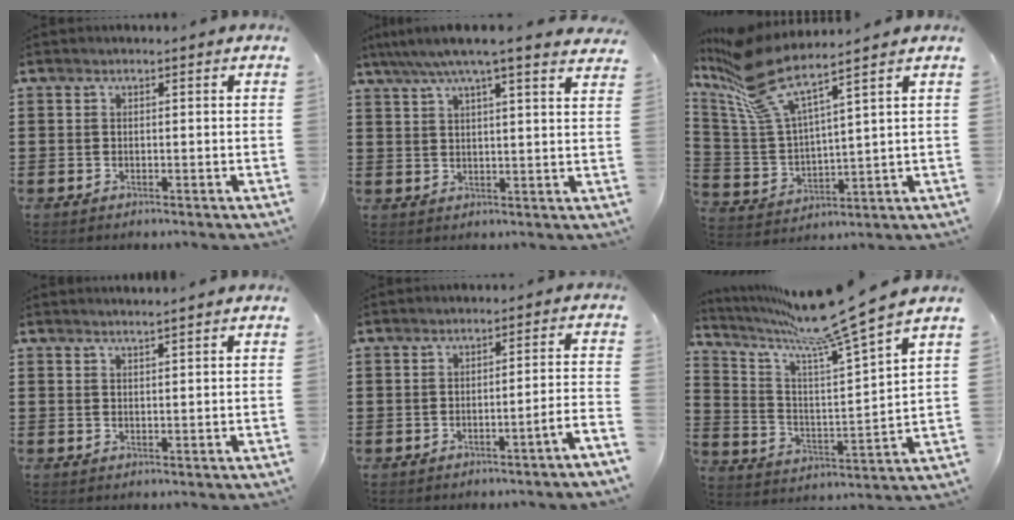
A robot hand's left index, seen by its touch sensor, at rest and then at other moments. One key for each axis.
{"total": 5.7, "fx": 4.6, "fy": -0.2, "fz": 3.4, "tx": -0.080, "ty": -0.015, "tz": 0.077}
{"total": 9.8, "fx": 7.8, "fy": 1.3, "fz": 5.7, "tx": -0.157, "ty": -0.043, "tz": 0.131}
{"total": 1.2, "fx": 1.2, "fy": -0.4, "fz": 0.1, "tx": -0.002, "ty": -0.003, "tz": 0.023}
{"total": 2.9, "fx": -2.2, "fy": -0.9, "fz": 1.6, "tx": -0.028, "ty": -0.007, "tz": -0.047}
{"total": 11.6, "fx": 9.6, "fy": -1.4, "fz": 6.4, "tx": -0.151, "ty": -0.071, "tz": 0.152}